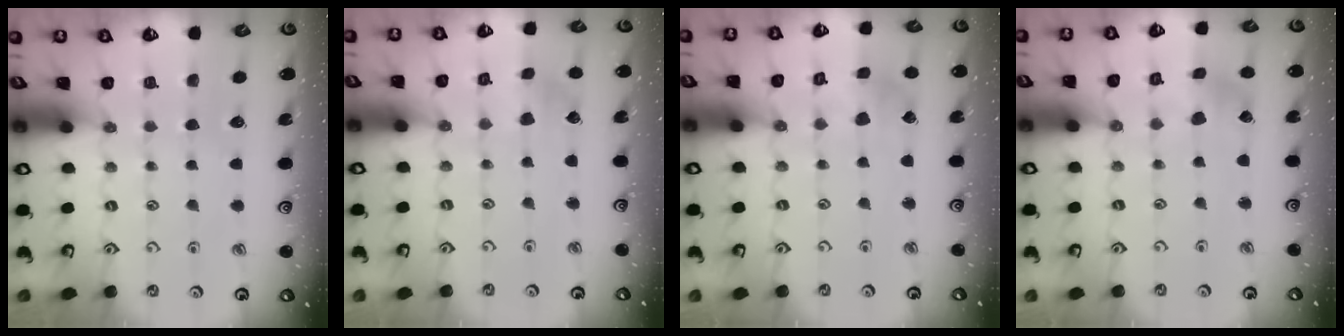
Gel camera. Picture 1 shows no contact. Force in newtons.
{"total": 1.7, "press": 1.6, "slide": 0.2}
{"total": 2.9, "press": 2.9, "slide": 0.3}
{"total": 1.7, "press": 1.7, "slide": 0.2}